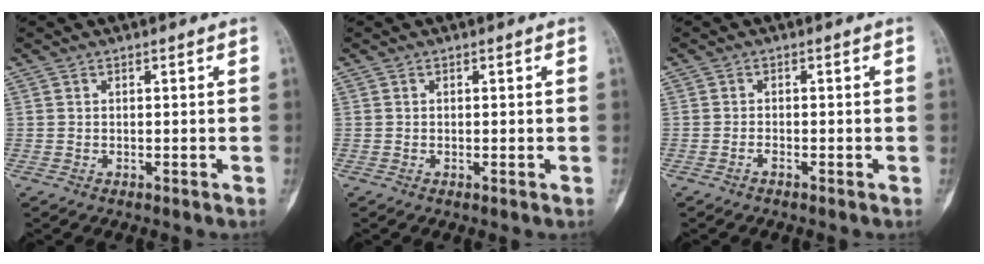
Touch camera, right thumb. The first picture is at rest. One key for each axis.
{"total": 0.5, "fx": -0.1, "fy": 0.1, "fz": 0.5, "tx": -0.005, "ty": -0.002, "tz": 0.000}
{"total": 0.8, "fx": -0.7, "fy": 0.2, "fz": 0.4, "tx": -0.005, "ty": 0.004, "tz": -0.015}